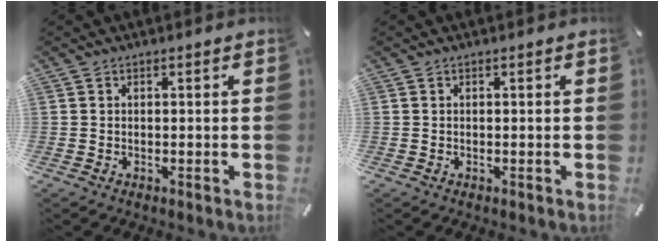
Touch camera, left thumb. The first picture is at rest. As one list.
[{"total": 0.0}]